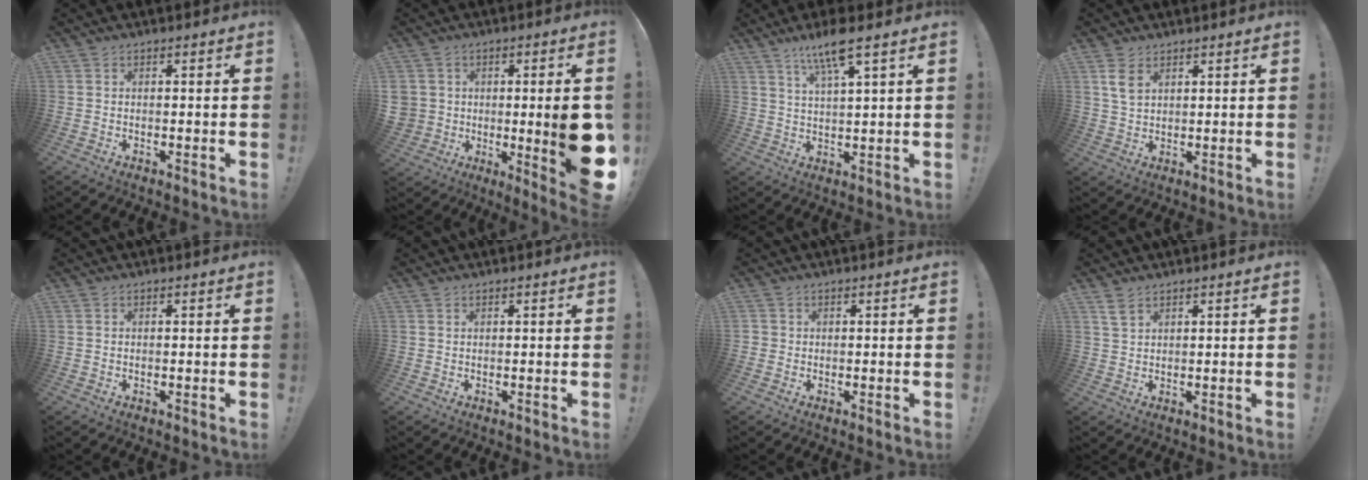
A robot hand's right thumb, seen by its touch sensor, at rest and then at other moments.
{"total": 10.2, "force": [-0.8, 5.1, 8.8], "torque": [-0.129, 0.003, -0.003]}
{"total": 9.1, "force": [5.9, 1.2, 6.8], "torque": [-0.124, -0.021, 0.099]}
{"total": 6.1, "force": [2.8, 4.1, 3.6], "torque": [-0.053, -0.006, 0.055]}
{"total": 0.0}
{"total": 0.0}
{"total": 1.2, "force": [-0.2, 1.1, 0.2], "torque": [-0.012, 0.006, -0.002]}
{"total": 3.2, "force": [2.2, 1.4, 1.9], "torque": [-0.026, -0.012, 0.040]}